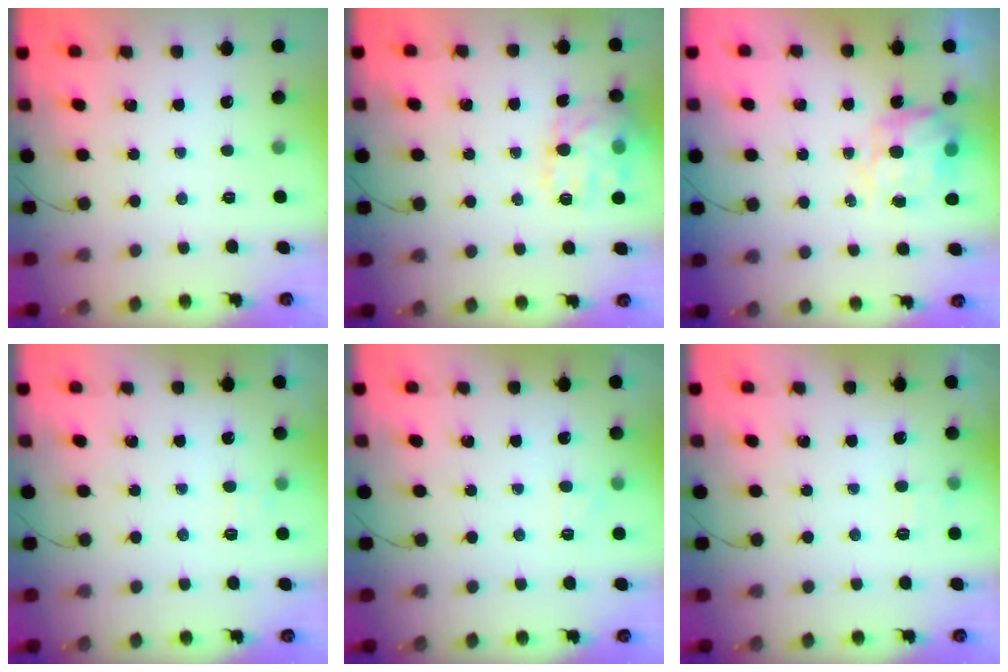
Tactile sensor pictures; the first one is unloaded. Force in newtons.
{"total": 15.5, "press": 15.5, "slide": 0.6}
{"total": 10.1, "press": 10.0, "slide": 1.3}
{"total": 6.3, "press": 6.2, "slide": 1.1}
{"total": 4.5, "press": 4.3, "slide": 1.3}
{"total": 4.0, "press": 3.5, "slide": 2.0}